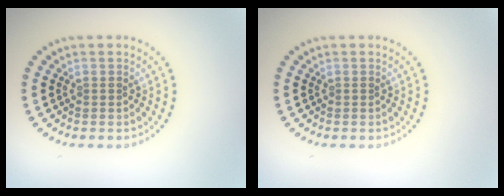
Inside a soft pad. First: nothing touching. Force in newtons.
{"total": 0.0}